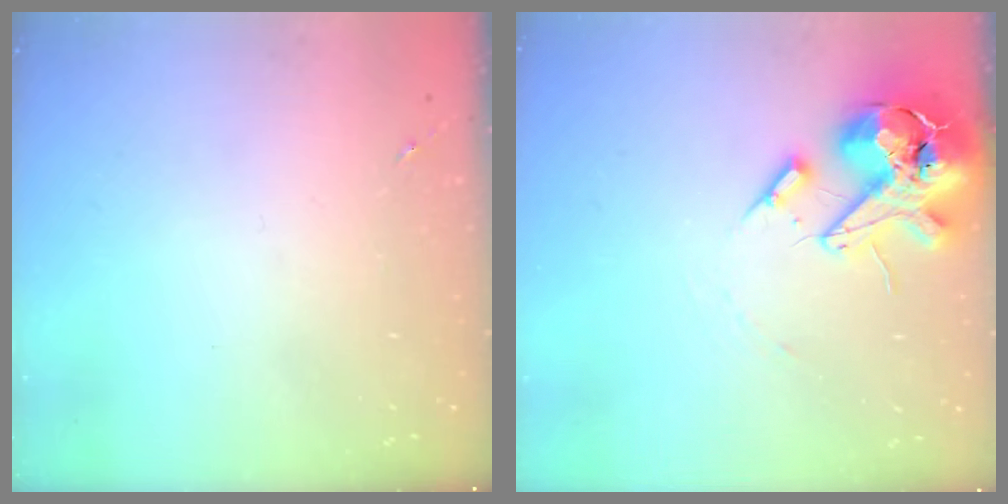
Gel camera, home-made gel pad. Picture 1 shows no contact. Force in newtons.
{"total": 16.2, "press": 16.0, "slide": 2.7}